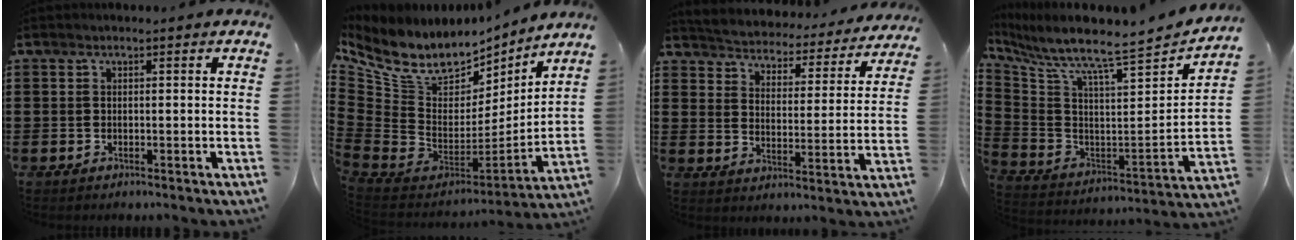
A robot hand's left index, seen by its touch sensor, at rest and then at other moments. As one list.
[{"total": 10.6, "force": [7.2, 5.8, 5.1], "torque": [-0.143, -0.059, 0.127]}, {"total": 3.3, "force": [3.3, 0.0, -0.3], "torque": [-0.018, -0.034, 0.046]}, {"total": 6.4, "force": [5.9, -0.9, 2.3], "torque": [-0.070, -0.081, 0.084]}]